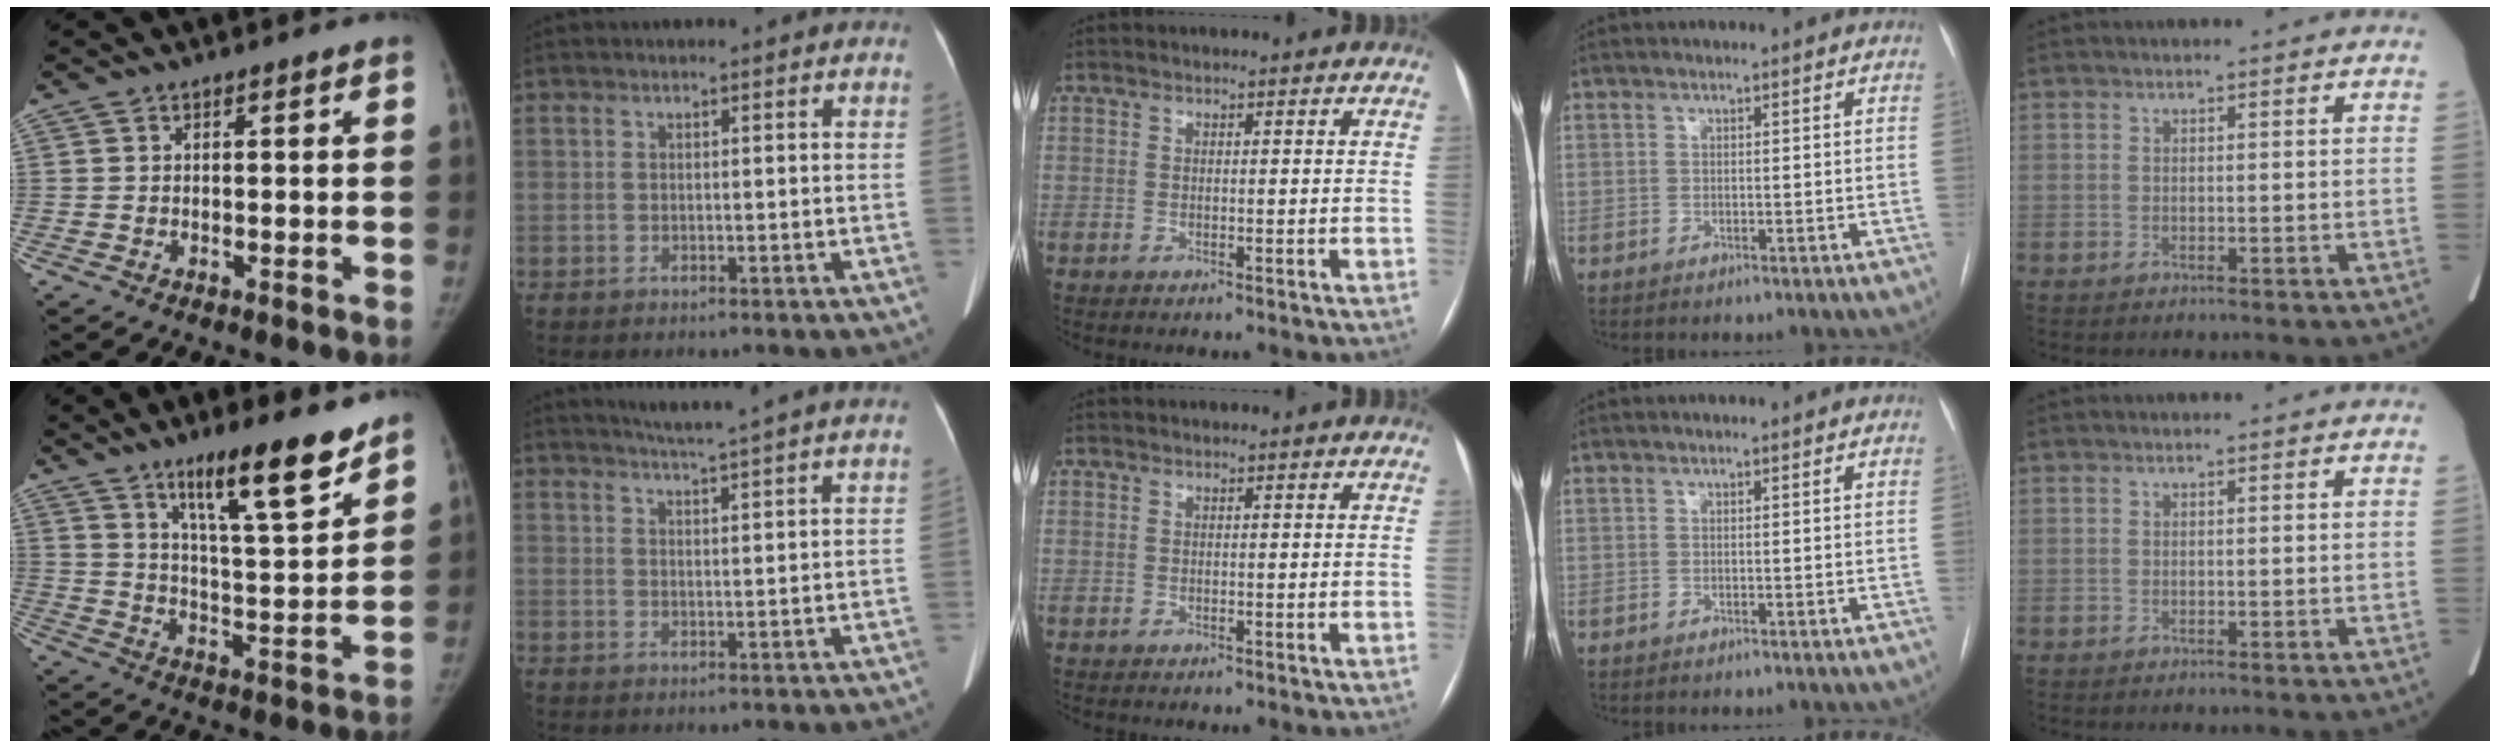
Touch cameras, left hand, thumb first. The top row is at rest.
{"thumb": {"total": 15.6, "force": [10.9, 2.7, 10.8], "torque": [-0.148, -0.076, 0.182]}, "index": {"total": 9.9, "force": [9.0, -1.3, 4.0], "torque": [-0.063, 0.003, 0.109]}}